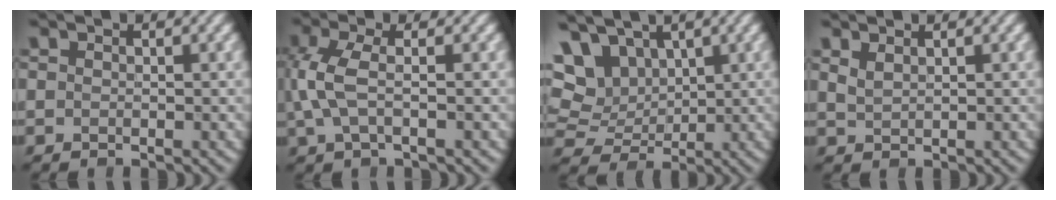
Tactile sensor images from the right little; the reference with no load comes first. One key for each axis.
{"total": 4.0, "fx": -0.1, "fy": 1.5, "fz": 3.7, "tx": -0.092, "ty": 0.002, "tz": -0.002}
{"total": 9.0, "fx": 4.3, "fy": 6.2, "fz": 5.1, "tx": -0.112, "ty": 0.022, "tz": 0.073}
{"total": 1.9, "fx": 1.3, "fy": 0.8, "fz": 1.2, "tx": -0.007, "ty": 0.009, "tz": 0.016}